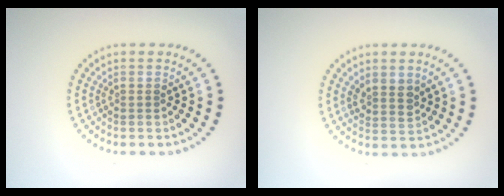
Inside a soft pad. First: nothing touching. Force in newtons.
{"total": 2.1, "press": 1.7, "slide": 1.2}